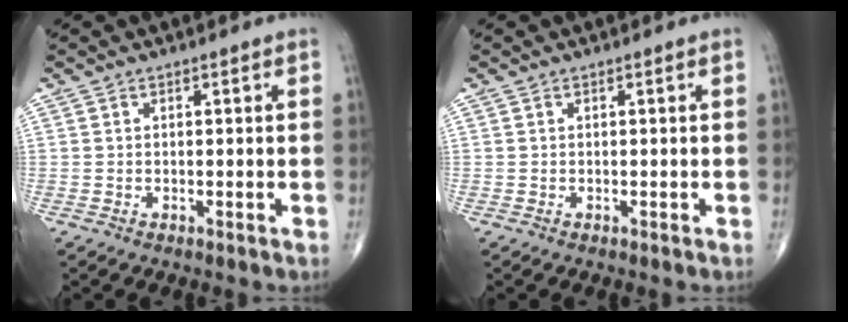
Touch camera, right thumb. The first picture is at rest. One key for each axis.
{"total": 0.0}